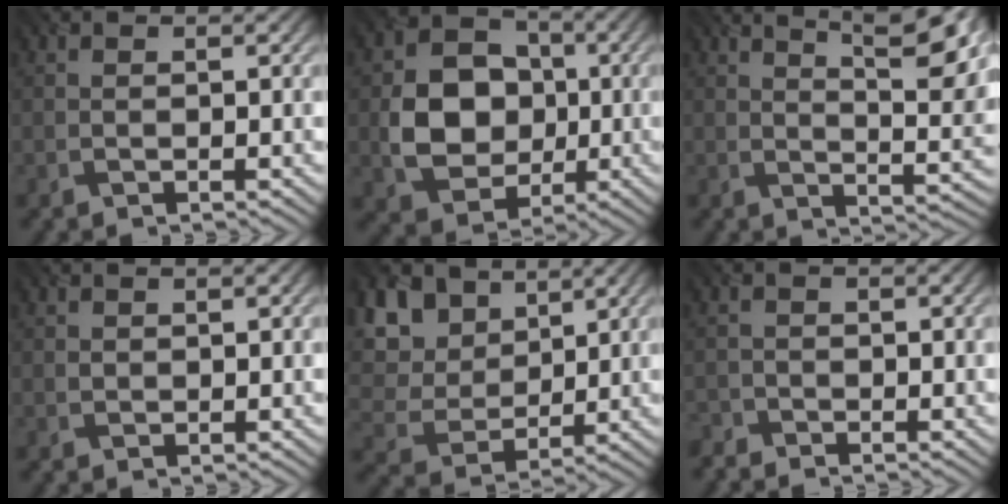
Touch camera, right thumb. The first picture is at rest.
{"total": 9.9, "force": [-0.4, 8.0, 5.7], "torque": [-0.128, -0.003, -0.013]}
{"total": 12.0, "force": [6.5, 3.2, 9.5], "torque": [-0.128, 0.009, 0.095]}
{"total": 0.6, "force": [0.2, 0.6, 0.2], "torque": [-0.008, -0.001, 0.002]}
{"total": 10.1, "force": [5.7, 6.5, 5.1], "torque": [-0.165, 0.011, 0.115]}
{"total": 1.9, "force": [-1.8, 0.4, 0.1], "torque": [-0.002, -0.001, -0.043]}